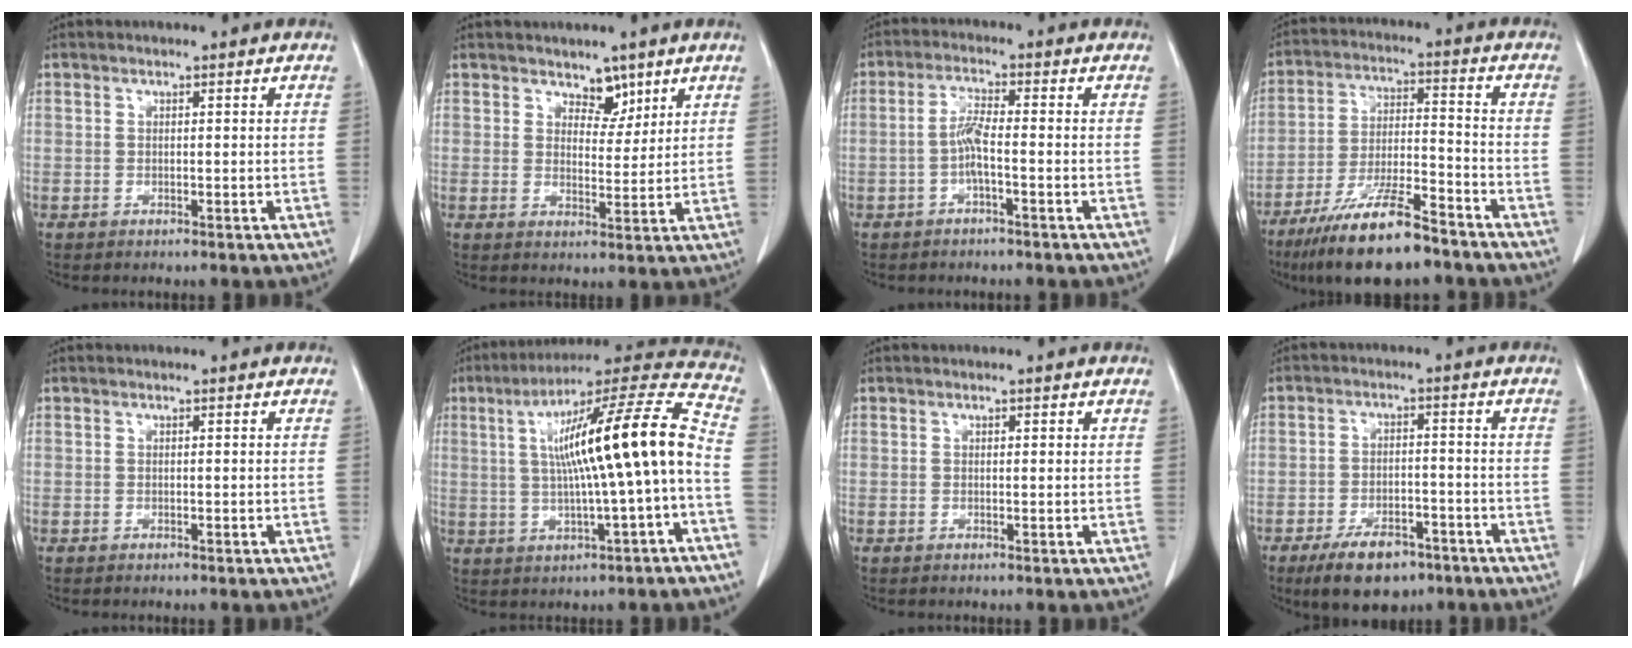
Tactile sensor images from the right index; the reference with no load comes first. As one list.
[{"total": 4.0, "force": [3.0, 2.2, 1.5], "torque": [-0.013, -0.004, 0.050]}, {"total": 3.6, "force": [-1.1, 0.3, 3.5], "torque": [-0.071, 0.005, -0.025]}, {"total": 13.7, "force": [-10.2, 2.3, 8.9], "torque": [-0.167, -0.022, -0.180]}, {"total": 0.0}, {"total": 17.6, "force": [0.2, 0.7, 17.6], "torque": [-0.276, 0.034, 0.003]}, {"total": 0.5, "force": [0.4, 0.2, 0.3], "torque": [-0.005, -0.001, 0.005]}, {"total": 7.4, "force": [-4.7, 3.8, 4.1], "torque": [-0.070, -0.001, -0.072]}]